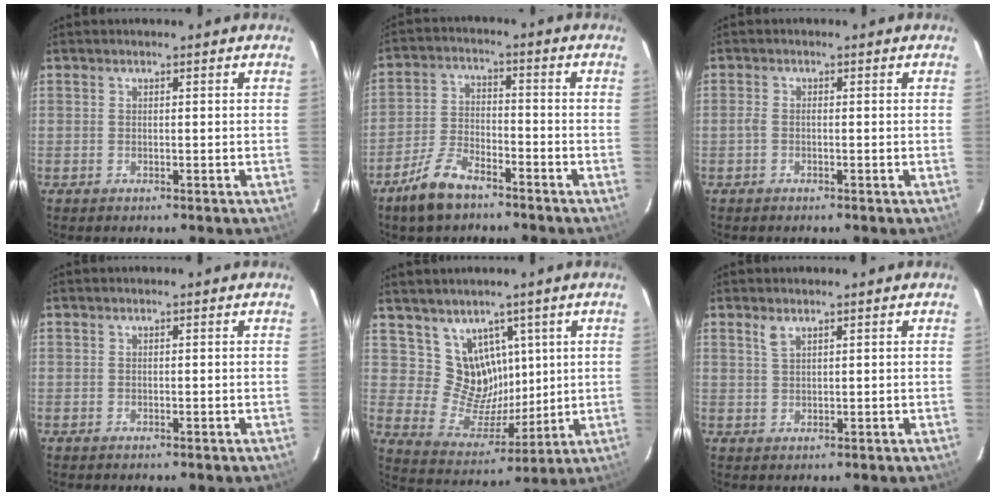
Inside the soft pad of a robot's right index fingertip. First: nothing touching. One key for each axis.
{"total": 8.6, "fx": -6.5, "fy": 3.3, "fz": 4.7, "tx": -0.109, "ty": 0.002, "tz": -0.122}
{"total": 1.1, "fx": -0.5, "fy": 0.3, "fz": 0.9, "tx": -0.020, "ty": 0.003, "tz": -0.012}
{"total": 0.0}
{"total": 10.1, "fx": 5.3, "fy": 8.1, "fz": 3.0, "tx": -0.049, "ty": 0.002, "tz": 0.117}
{"total": 1.8, "fx": 1.3, "fy": 0.6, "fz": 1.2, "tx": -0.023, "ty": 0.003, "tz": 0.026}